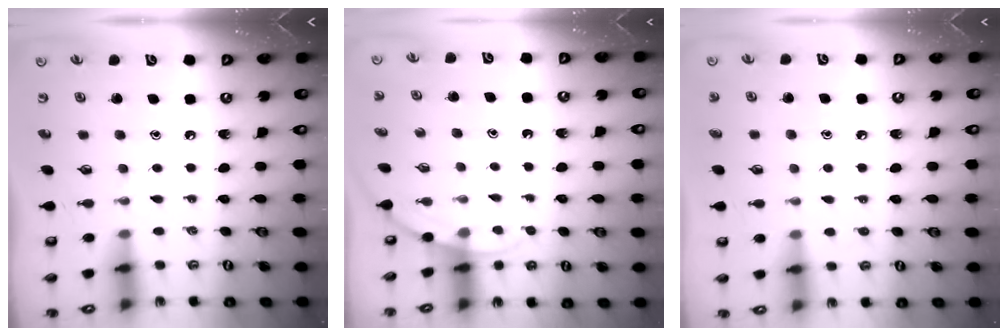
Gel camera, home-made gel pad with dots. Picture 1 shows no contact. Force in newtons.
{"total": 4.0, "press": 4.0, "slide": 0.3}
{"total": 5.7, "press": 5.6, "slide": 1.2}